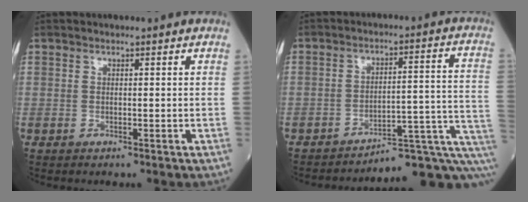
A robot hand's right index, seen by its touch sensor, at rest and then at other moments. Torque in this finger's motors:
{"motor_torque": [0.05, -0.64, -0.37, -0.20]}